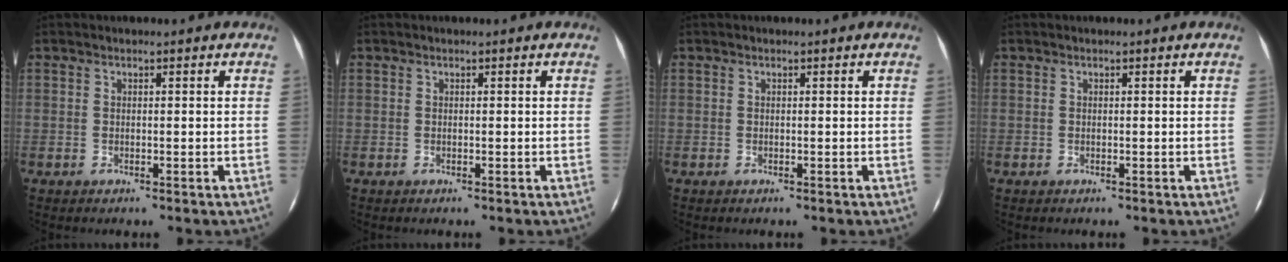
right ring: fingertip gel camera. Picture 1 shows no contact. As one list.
[{"total": 0.0}, {"total": 0.0}, {"total": 0.0}]